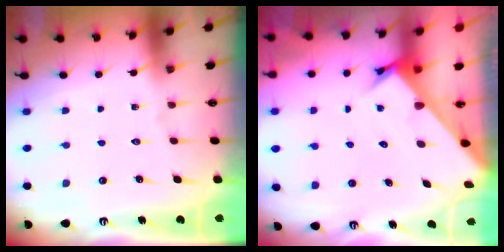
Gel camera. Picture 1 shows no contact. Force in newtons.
{"total": 2.6, "press": 2.6, "slide": 0.2}